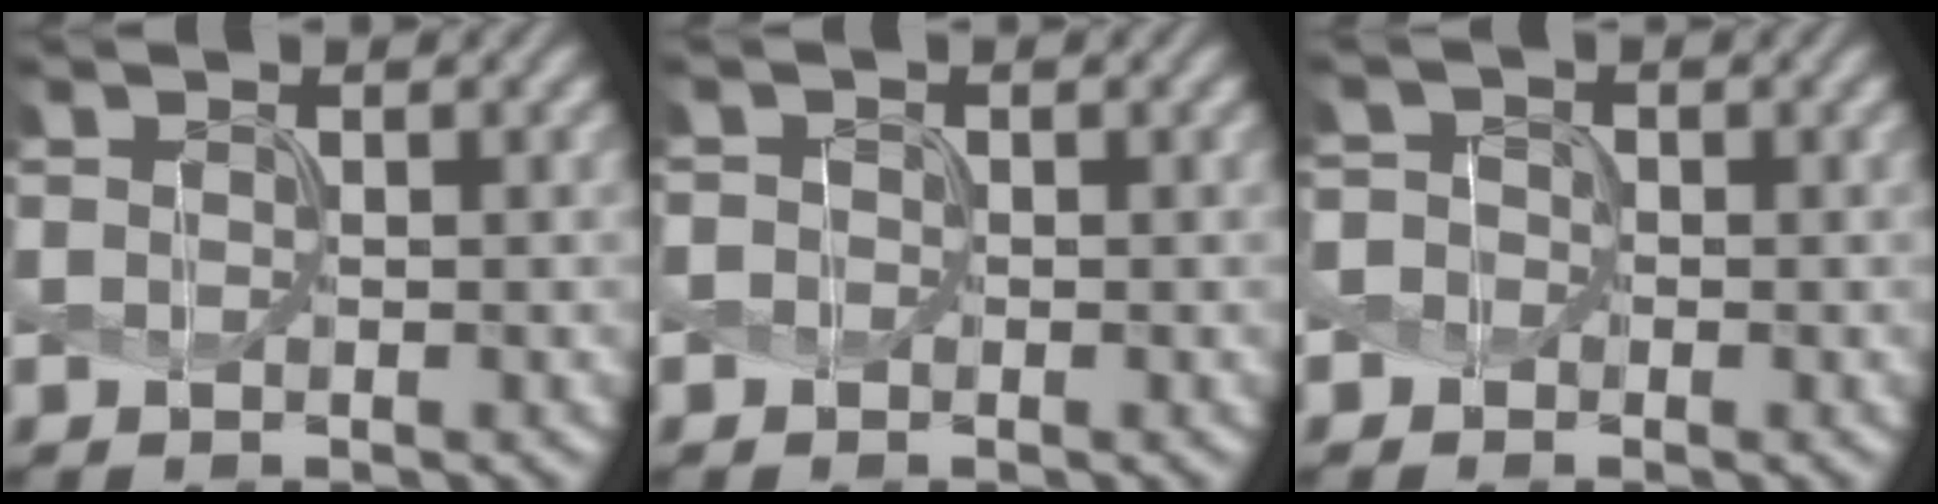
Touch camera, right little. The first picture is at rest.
{"total": 1.0, "force": [-0.4, 0.9, 0.2], "torque": [0.000, 0.002, -0.011]}
{"total": 1.9, "force": [-0.9, 1.7, 0.4], "torque": [-0.008, 0.007, -0.025]}